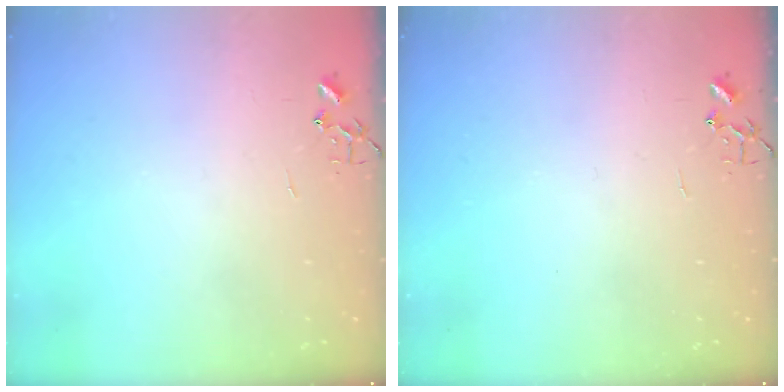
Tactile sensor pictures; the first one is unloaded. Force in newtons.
{"total": 0.0}